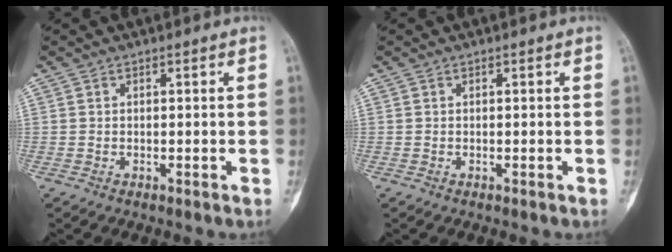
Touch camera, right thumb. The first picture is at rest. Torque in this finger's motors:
{"motor_torque": [0.22, 0.14, -0.02, -0.05, 0.01]}